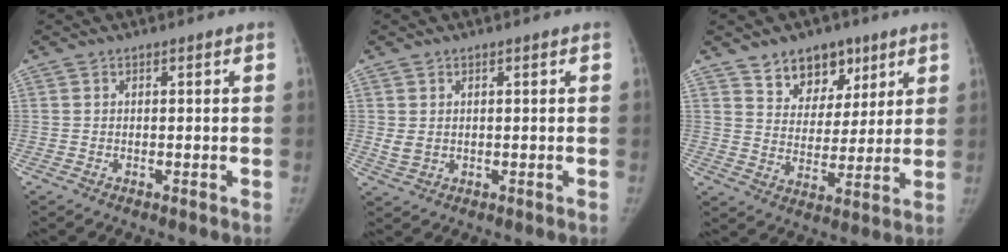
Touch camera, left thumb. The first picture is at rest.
{"total": 2.3, "force": [0.4, 1.7, 1.4], "torque": [-0.024, -0.007, 0.015]}
{"total": 10.7, "force": [6.9, 7.2, 3.9], "torque": [-0.016, -0.036, 0.116]}